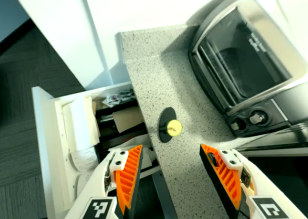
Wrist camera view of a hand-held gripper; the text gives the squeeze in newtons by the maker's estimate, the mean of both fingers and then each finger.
{"total": 0.0}